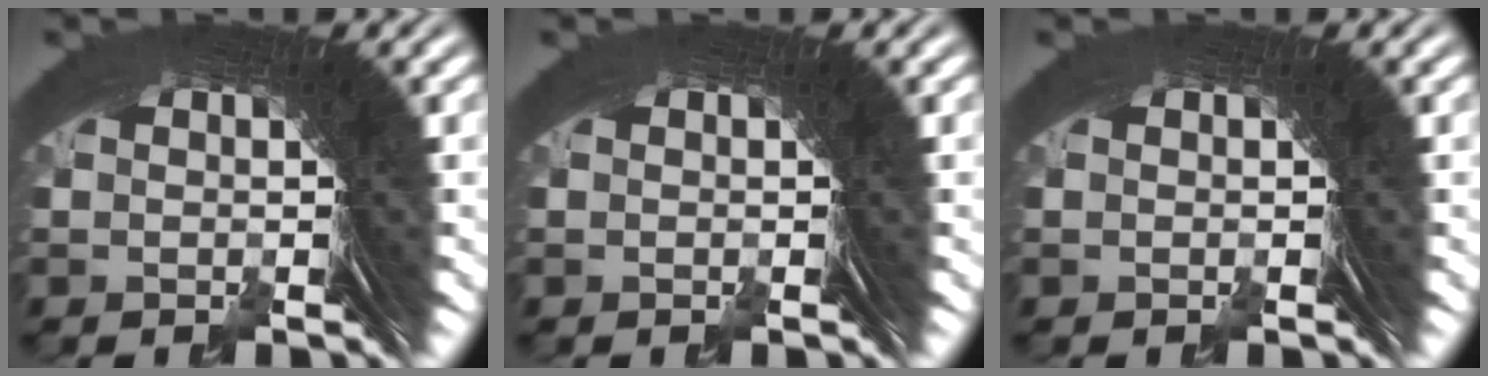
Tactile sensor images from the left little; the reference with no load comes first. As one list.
[{"total": 0.0}, {"total": 0.0}]